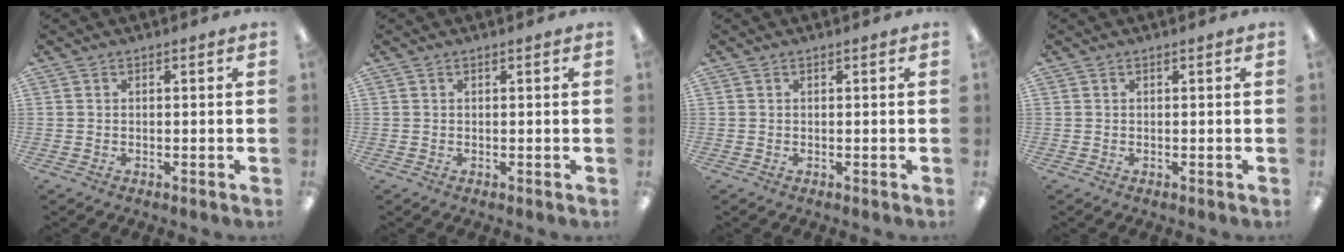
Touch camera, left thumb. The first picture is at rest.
{"total": 0.0}
{"total": 0.0}
{"total": 0.0}